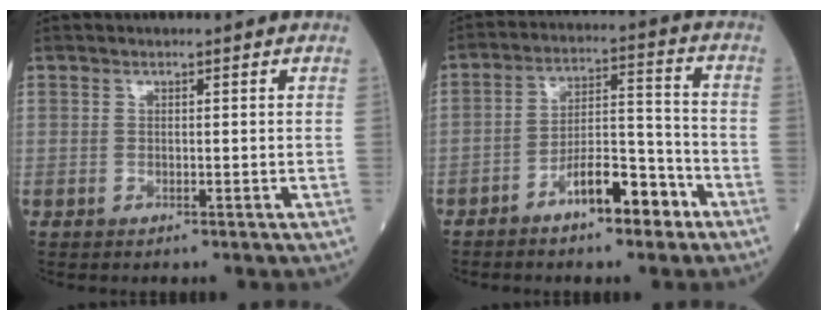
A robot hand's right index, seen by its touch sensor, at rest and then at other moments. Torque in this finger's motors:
{"motor_torque": [0.35, -0.23, 0.19, 0.07]}